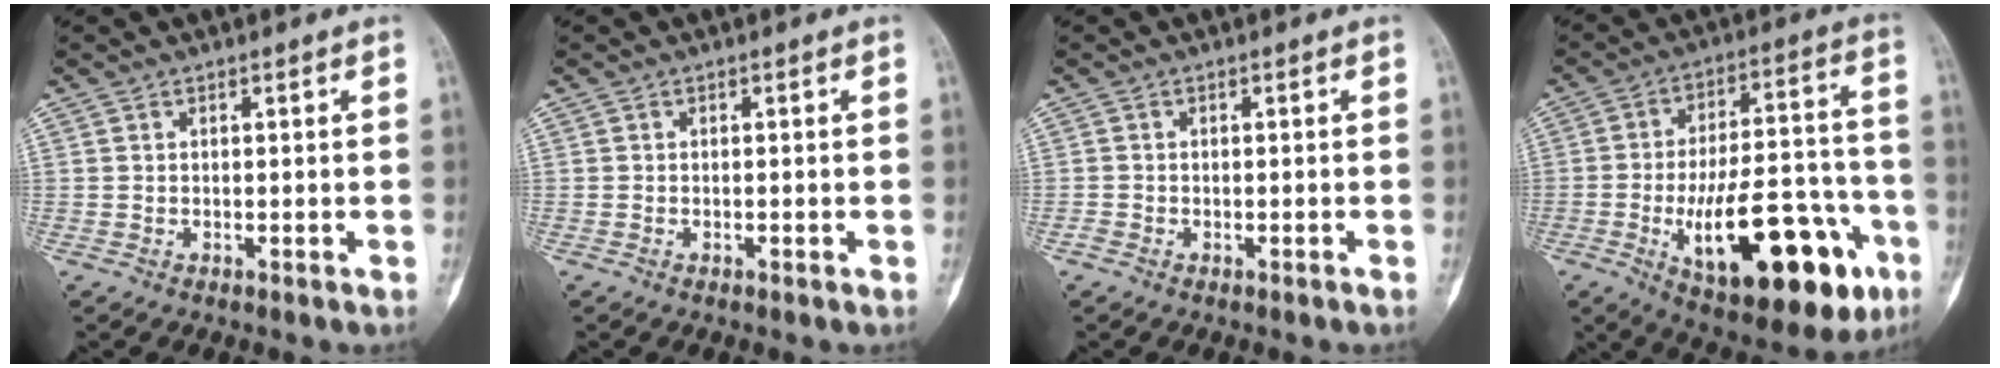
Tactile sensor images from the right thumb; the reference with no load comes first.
{"total": 0.0}
{"total": 0.7, "force": [-0.7, 0.1, 0.2], "torque": [-0.011, 0.005, -0.016]}
{"total": 26.5, "force": [-10.2, 10.6, 22.0], "torque": [-0.301, 0.041, -0.135]}